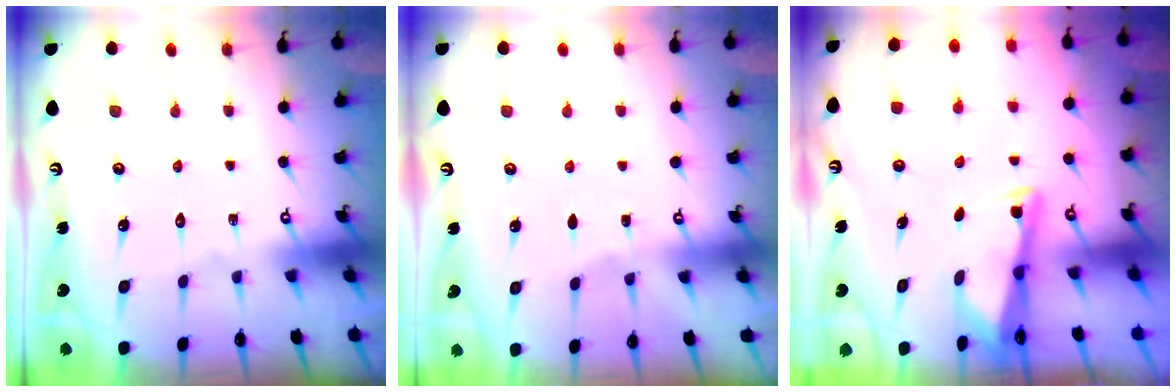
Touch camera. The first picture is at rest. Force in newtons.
{"total": 1.9, "press": 1.9, "slide": 0.3}
{"total": 2.7, "press": 2.7, "slide": 0.2}